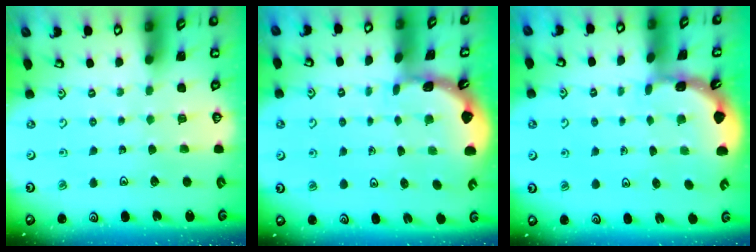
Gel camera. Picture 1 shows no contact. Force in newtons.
{"total": 1.7, "press": 1.7, "slide": 0.1}
{"total": 1.7, "press": 1.7, "slide": 0.1}